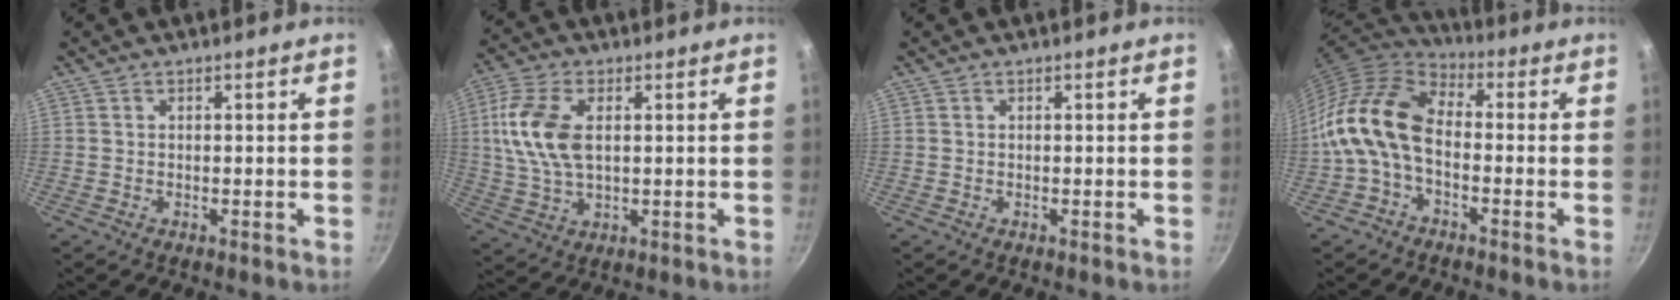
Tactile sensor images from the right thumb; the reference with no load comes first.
{"total": 11.7, "force": [1.9, 6.6, 9.5], "torque": [-0.188, 0.007, 0.034]}
{"total": 0.0}
{"total": 13.7, "force": [-2.4, 8.6, 10.5], "torque": [-0.187, 0.039, -0.068]}